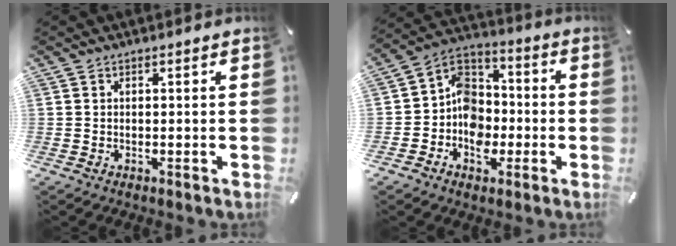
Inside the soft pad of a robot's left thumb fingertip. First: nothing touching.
{"total": 10.2, "force": [-3.5, 8.8, 3.6], "torque": [-0.070, 0.024, -0.066]}